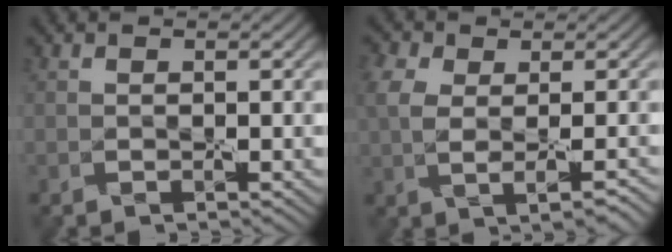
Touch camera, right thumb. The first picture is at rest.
{"total": 5.8, "force": [0.7, 3.2, 4.8], "torque": [-0.088, 0.011, 0.020]}